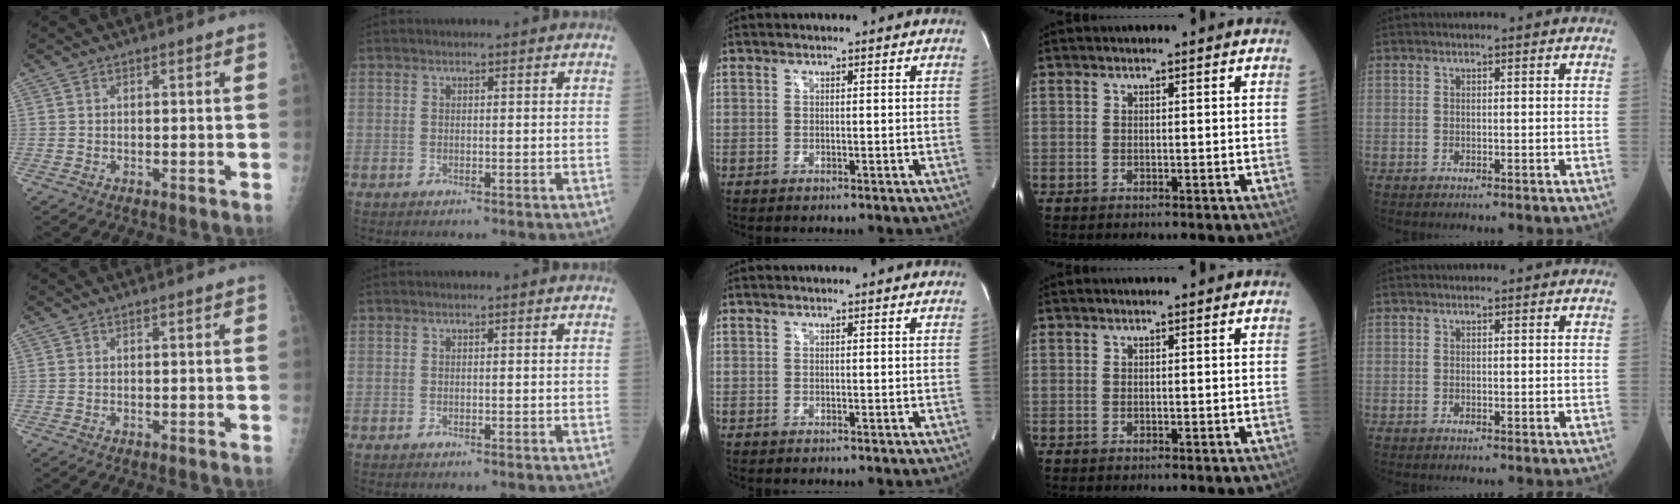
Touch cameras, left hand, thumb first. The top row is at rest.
{}